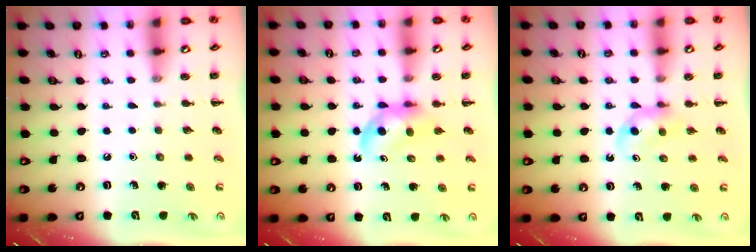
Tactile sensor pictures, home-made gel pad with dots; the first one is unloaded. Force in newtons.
{"total": 4.8, "press": 4.6, "slide": 1.3}
{"total": 3.5, "press": 3.1, "slide": 1.6}